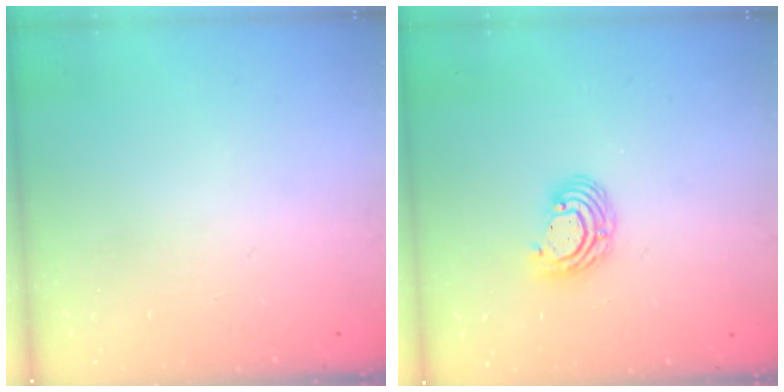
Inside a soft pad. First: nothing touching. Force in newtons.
{"total": 7.3, "press": 7.1, "slide": 1.3}